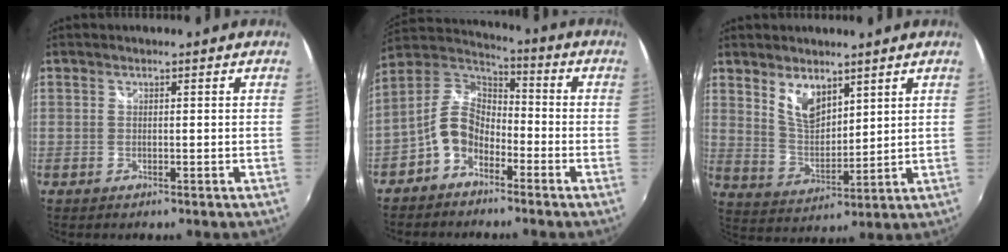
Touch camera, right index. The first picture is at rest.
{"total": 9.8, "force": [-5.2, 6.2, 5.5], "torque": [-0.120, 0.023, -0.107]}
{"total": 7.7, "force": [4.9, 3.7, 4.6], "torque": [-0.079, 0.000, 0.099]}